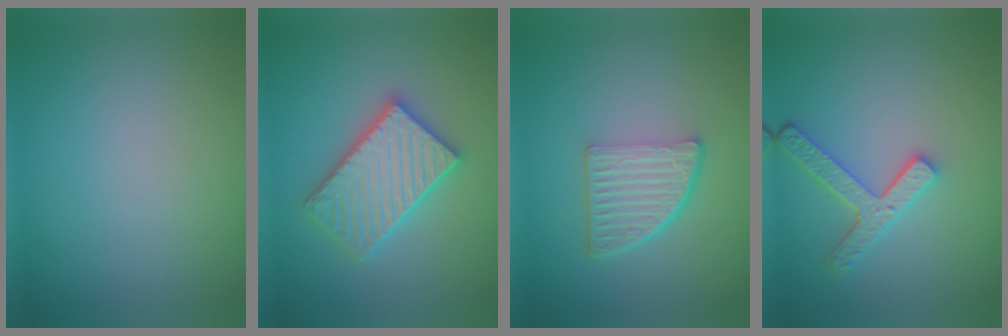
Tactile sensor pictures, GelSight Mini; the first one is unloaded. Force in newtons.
{"total": 5.5, "press": 5.5, "slide": 0.8}
{"total": 5.0, "press": 3.4, "slide": 3.6}
{"total": 3.6, "press": 3.1, "slide": 1.8}